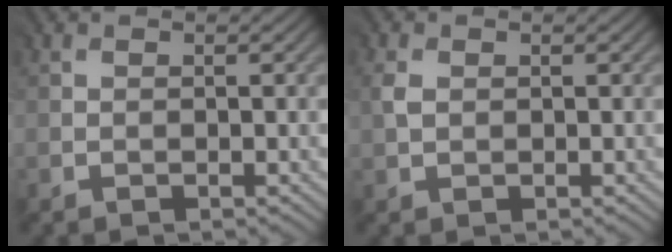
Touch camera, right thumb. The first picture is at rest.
{"total": 1.1, "force": [0.2, 0.9, 0.4], "torque": [-0.013, 0.000, 0.003]}